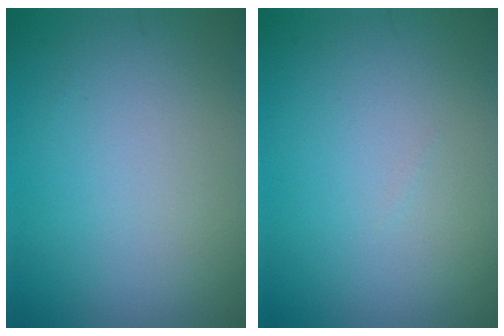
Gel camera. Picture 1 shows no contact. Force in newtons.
{"total": 0.0}